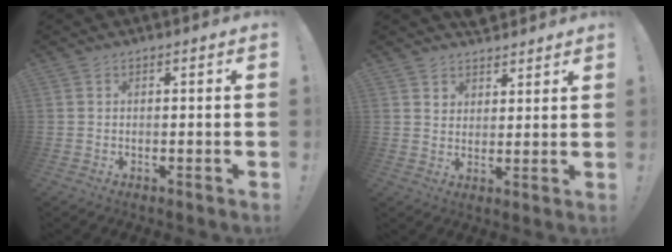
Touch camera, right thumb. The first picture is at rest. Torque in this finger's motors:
{"motor_torque": [0.00, 0.00, 0.04, 0.03, 0.00]}